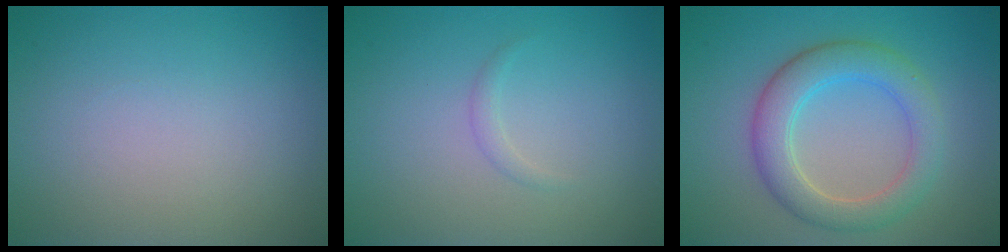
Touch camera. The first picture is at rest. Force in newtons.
{"total": 0.7, "press": 0.7, "slide": 0.0}
{"total": 4.9, "press": 4.8, "slide": 0.4}